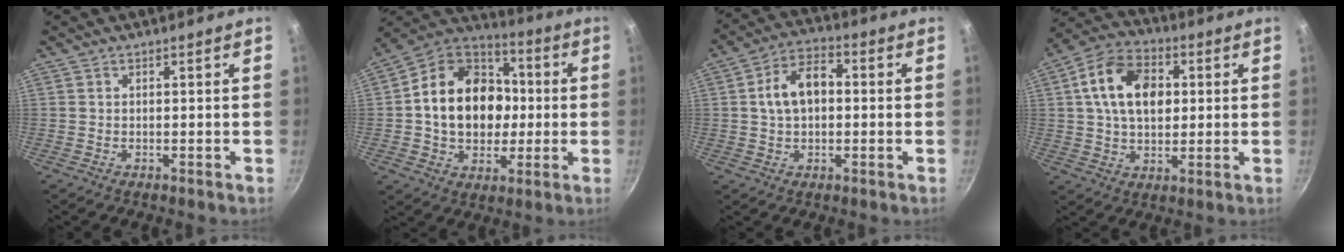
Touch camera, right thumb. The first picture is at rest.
{"total": 20.7, "force": [0.4, 16.0, 13.0], "torque": [-0.187, 0.033, 0.001]}
{"total": 9.8, "force": [0.7, 6.3, 7.4], "torque": [-0.107, 0.027, 0.003]}
{"total": 14.6, "force": [2.9, 9.9, 10.4], "torque": [-0.157, 0.012, 0.035]}